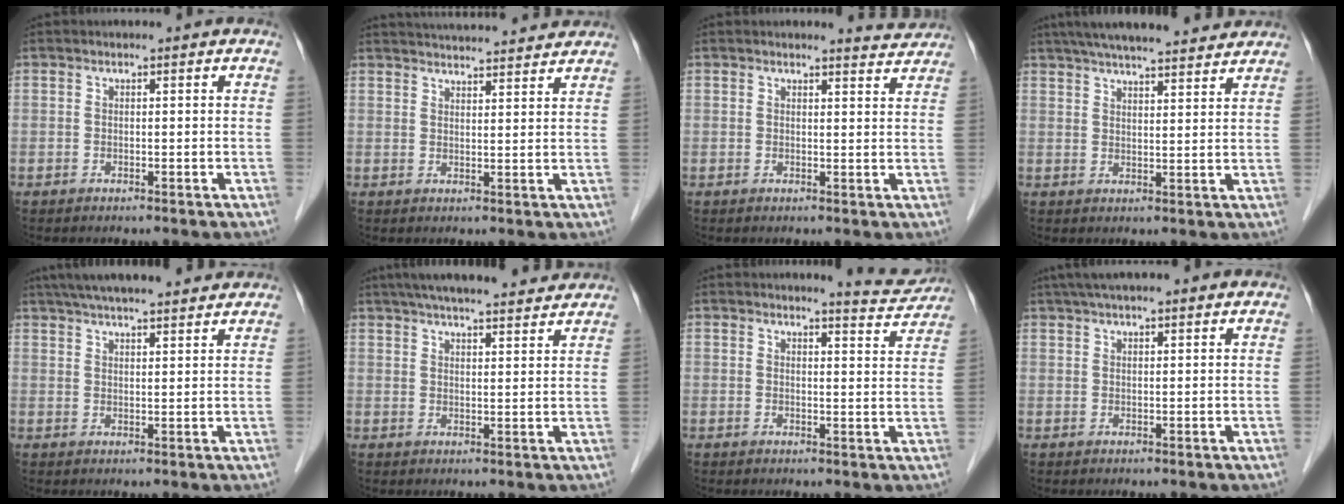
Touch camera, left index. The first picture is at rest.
{"total": 13.3, "force": [12.5, 1.1, 4.1], "torque": [-0.066, 0.024, 0.168]}
{"total": 2.4, "force": [2.4, 0.0, -0.3], "torque": [-0.002, -0.023, 0.017]}
{"total": 16.6, "force": [14.6, 2.1, 7.7], "torque": [-0.126, 0.037, 0.208]}
{"total": 15.1, "force": [13.1, 2.0, 7.2], "torque": [-0.121, 0.040, 0.190]}
{"total": 16.4, "force": [14.4, 2.1, 7.6], "torque": [-0.122, 0.035, 0.201]}
{"total": 4.3, "force": [4.3, 0.2, 0.4], "torque": [-0.011, -0.028, 0.040]}
{"total": 8.5, "force": [6.8, 1.2, 5.0], "torque": [-0.080, 0.039, 0.100]}